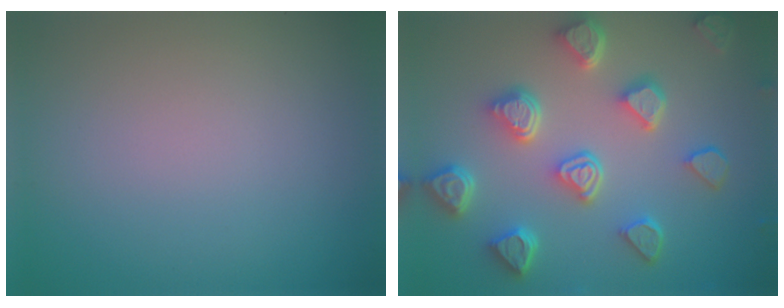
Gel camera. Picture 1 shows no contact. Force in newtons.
{"total": 6.8, "press": 5.5, "slide": 4.0}